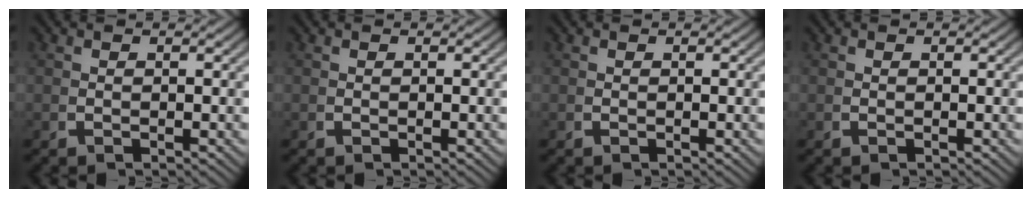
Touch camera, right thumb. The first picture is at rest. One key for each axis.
{"total": 0.0}
{"total": 0.0}
{"total": 0.0}